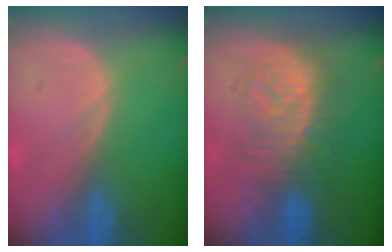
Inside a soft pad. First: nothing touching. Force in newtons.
{"total": 8.3, "press": 8.2, "slide": 1.5}